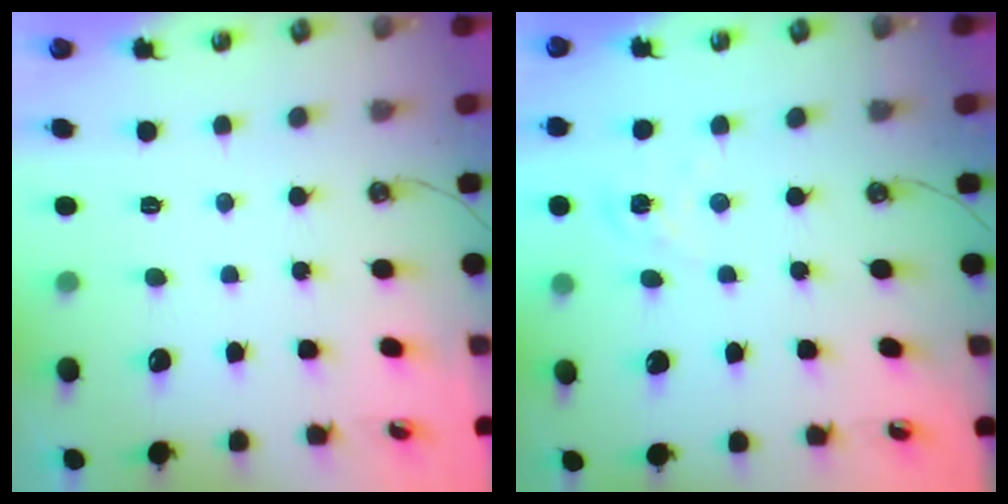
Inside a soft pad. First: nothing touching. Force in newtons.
{"total": 1.3, "press": 1.3, "slide": 0.2}